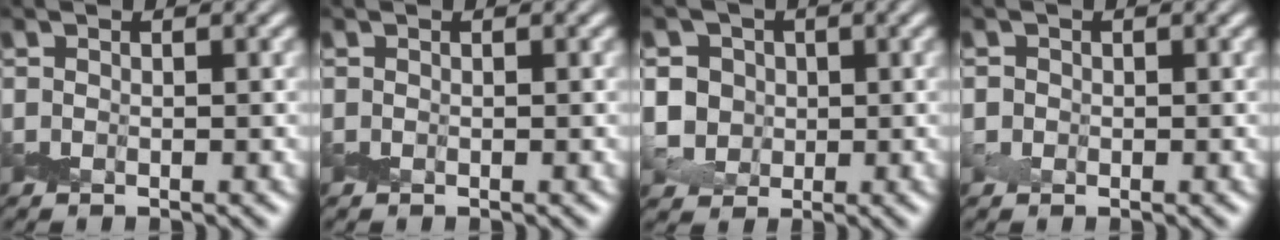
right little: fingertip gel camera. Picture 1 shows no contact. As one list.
[{"total": 0.0}, {"total": 3.9, "force": [0.9, 3.6, 1.3], "torque": [-0.028, 0.010, 0.016]}, {"total": 0.6, "force": [-0.1, 0.5, -0.2], "torque": [0.009, 0.001, -0.005]}]